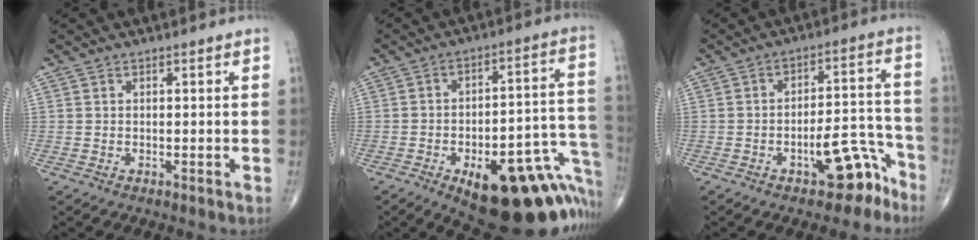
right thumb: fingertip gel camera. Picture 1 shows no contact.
{"total": 27.4, "force": [-12.5, 11.1, 21.7], "torque": [-0.181, 0.082, -0.158]}
{"total": 9.8, "force": [-6.0, 4.1, 6.6], "torque": [-0.063, 0.068, -0.079]}